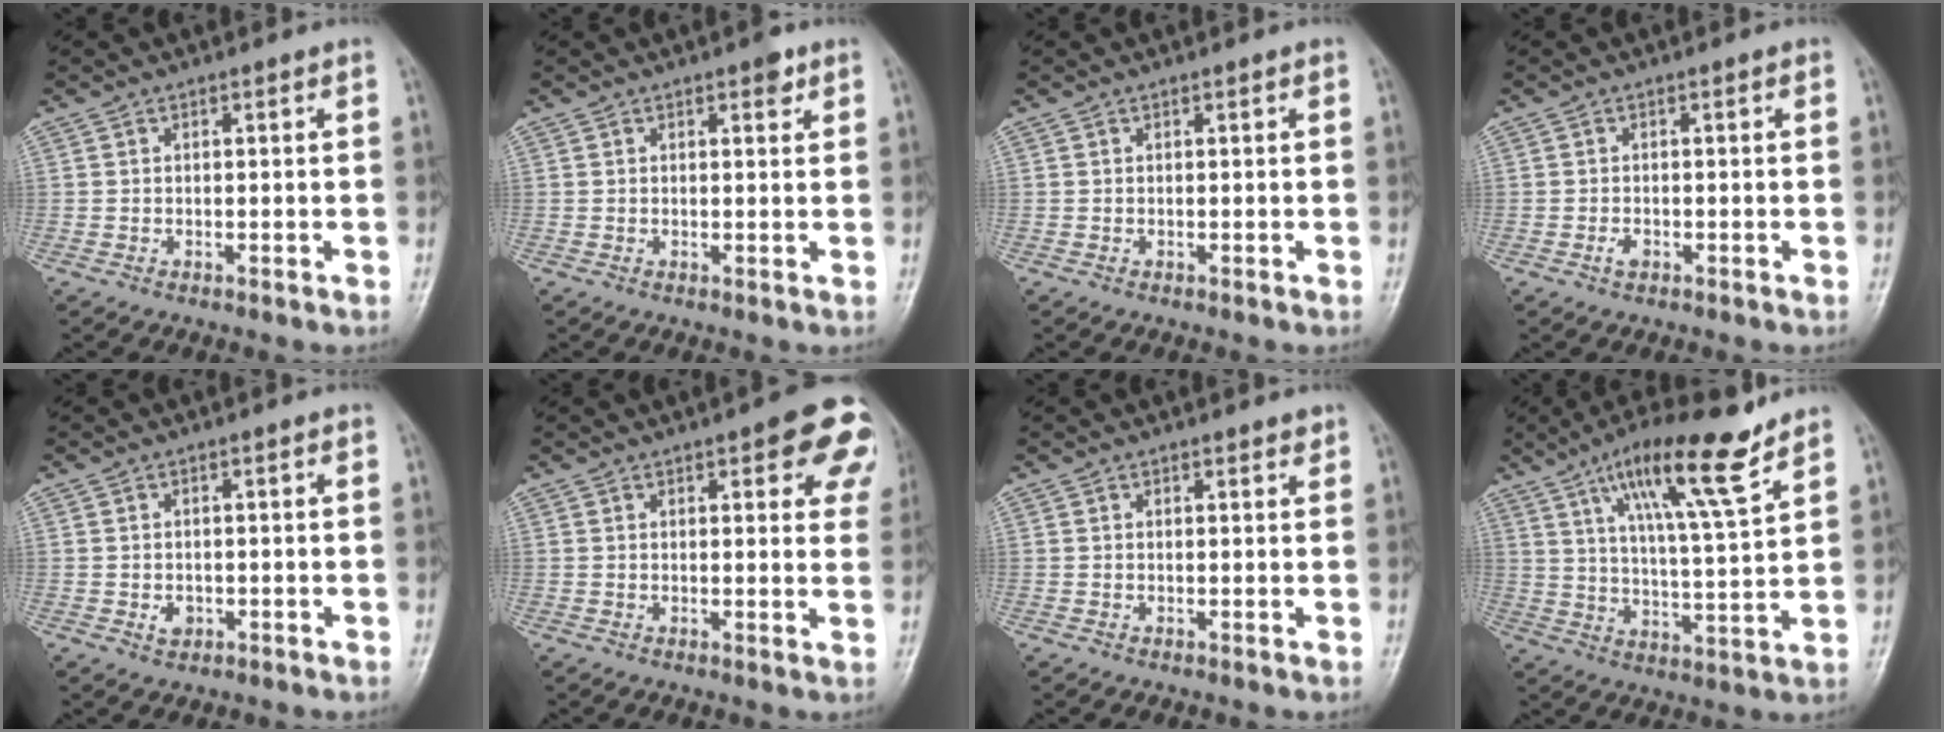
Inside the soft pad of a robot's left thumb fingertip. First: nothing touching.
{"total": 2.2, "force": [1.3, 0.9, 1.5], "torque": [-0.015, -0.005, 0.016]}
{"total": 0.0}
{"total": 1.3, "force": [-0.6, 0.8, 0.9], "torque": [-0.016, 0.003, -0.013]}
{"total": 1.9, "force": [-0.4, 1.5, 1.1], "torque": [-0.010, 0.000, -0.004]}
{"total": 11.5, "force": [5.4, 4.2, 9.3], "torque": [-0.066, -0.014, 0.056]}
{"total": 1.3, "force": [1.1, 0.5, 0.6], "torque": [-0.005, -0.006, 0.013]}
{"total": 15.4, "force": [9.7, 2.5, 11.7], "torque": [-0.192, -0.045, 0.167]}